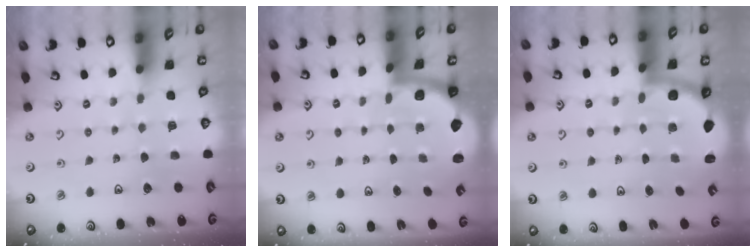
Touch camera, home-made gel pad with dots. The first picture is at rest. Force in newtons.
{"total": 2.0, "press": 1.9, "slide": 0.5}
{"total": 3.1, "press": 2.8, "slide": 1.5}